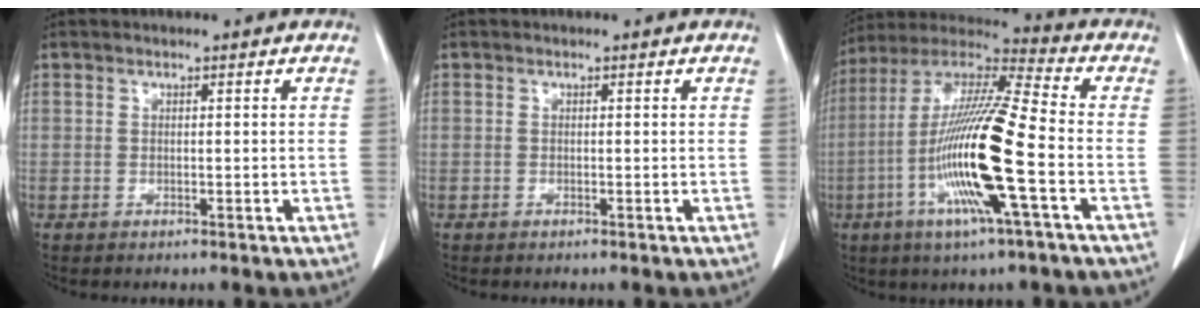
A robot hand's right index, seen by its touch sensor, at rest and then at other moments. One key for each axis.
{"total": 0.0}
{"total": 18.0, "fx": -4.9, "fy": 0.3, "fz": 17.4, "tx": -0.348, "ty": -0.011, "tz": -0.098}